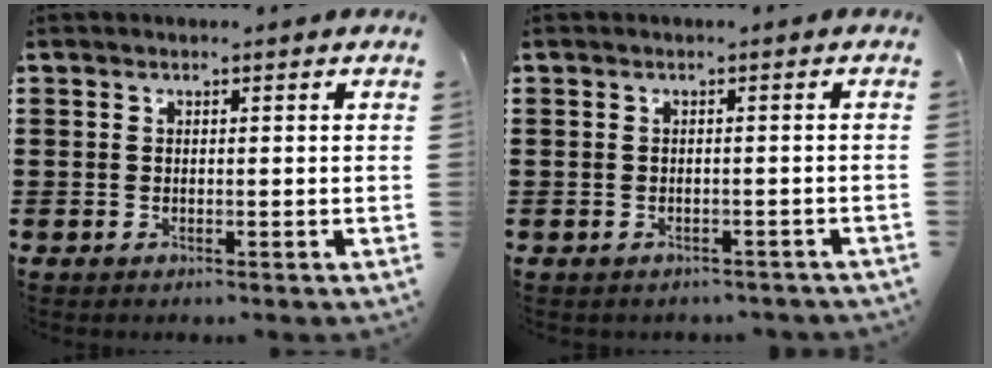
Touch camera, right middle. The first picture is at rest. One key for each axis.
{"total": 0.8, "fx": -0.7, "fy": 0.2, "fz": 0.1, "tx": -0.007, "ty": -0.004, "tz": -0.015}